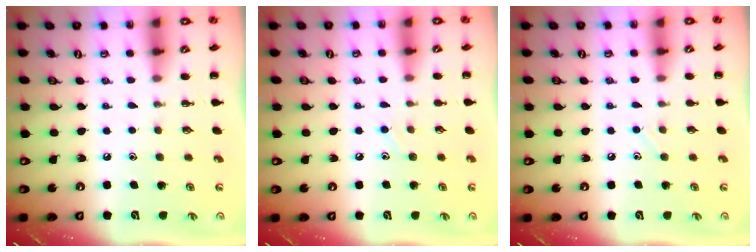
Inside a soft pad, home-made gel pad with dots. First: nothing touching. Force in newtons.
{"total": 6.7, "press": 6.3, "slide": 2.3}
{"total": 4.0, "press": 3.8, "slide": 1.2}